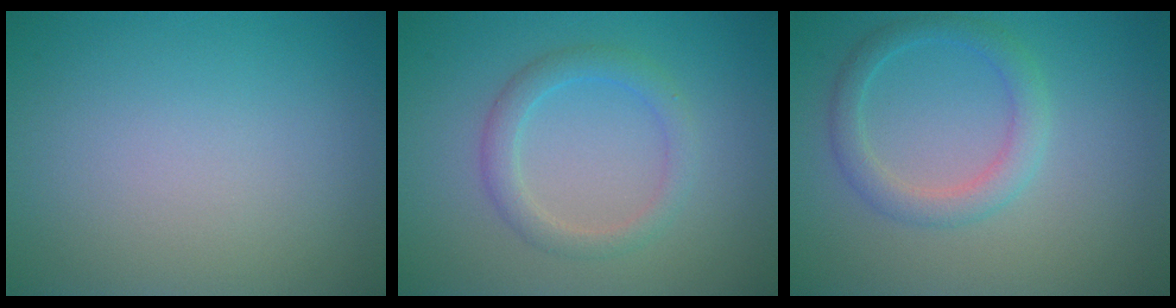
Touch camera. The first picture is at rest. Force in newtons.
{"total": 2.5, "press": 2.5, "slide": 0.2}
{"total": 2.7, "press": 2.7, "slide": 0.1}